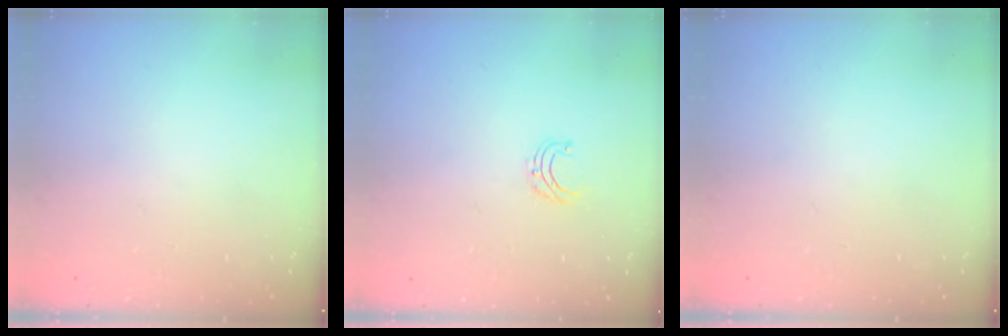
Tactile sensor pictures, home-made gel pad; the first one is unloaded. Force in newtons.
{"total": 4.2, "press": 4.2, "slide": 0.4}
{"total": 0.0}